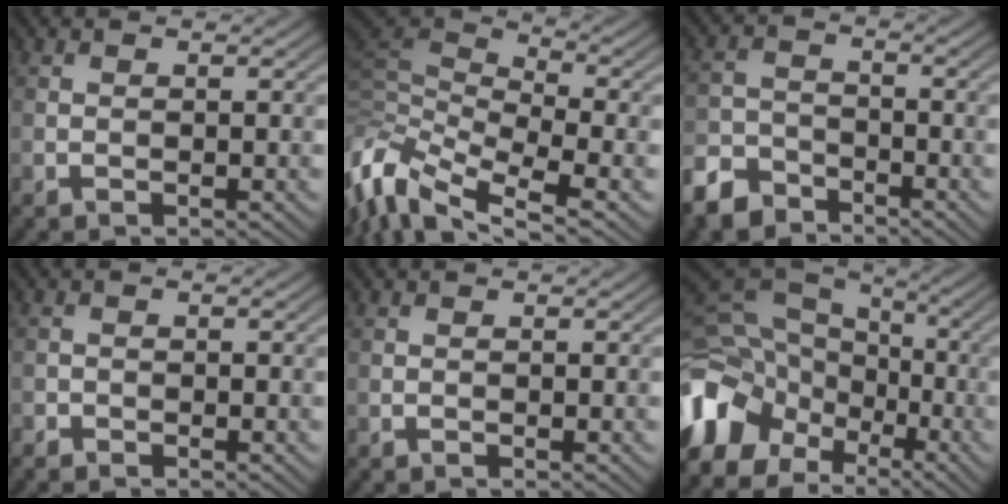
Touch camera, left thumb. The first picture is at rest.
{"total": 11.2, "force": [-4.1, 5.0, 9.2], "torque": [-0.219, 0.000, -0.091]}
{"total": 6.1, "force": [-4.9, 3.0, 2.1], "torque": [-0.047, -0.005, -0.111]}
{"total": 1.0, "force": [-0.9, 0.4, 0.1], "torque": [0.000, -0.001, -0.021]}
{"total": 0.0}
{"total": 17.5, "force": [-6.1, 13.3, 9.6], "torque": [-0.261, -0.030, -0.106]}